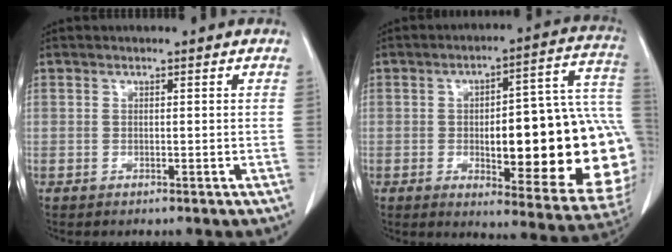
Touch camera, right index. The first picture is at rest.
{"total": 26.6, "force": [-2.8, 6.3, 25.7], "torque": [-0.249, 0.029, -0.022]}